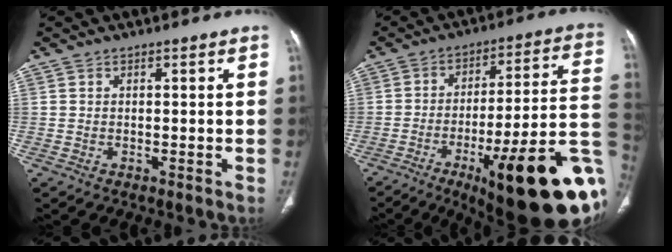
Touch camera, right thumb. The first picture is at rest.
{"total": 30.6, "force": [-11.7, 7.0, 27.4], "torque": [-0.292, 0.045, -0.166]}